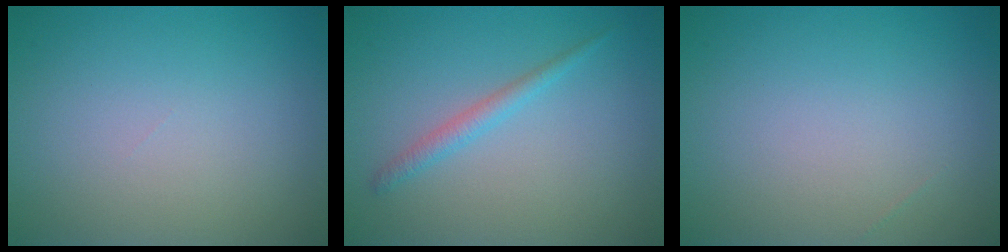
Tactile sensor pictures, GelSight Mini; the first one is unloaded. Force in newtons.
{"total": 1.6, "press": 1.6, "slide": 0.2}
{"total": 0.0}